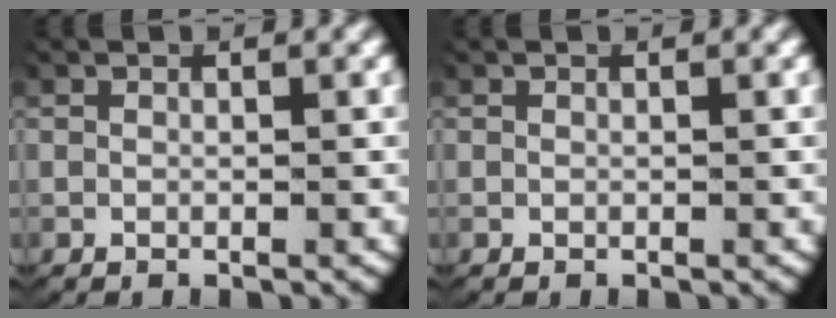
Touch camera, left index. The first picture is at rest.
{"total": 0.0}